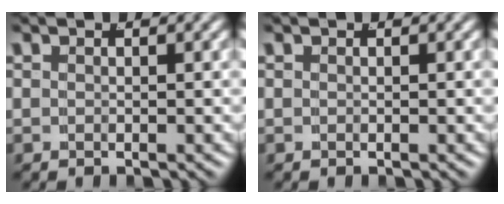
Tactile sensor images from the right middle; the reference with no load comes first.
{"total": 0.0}